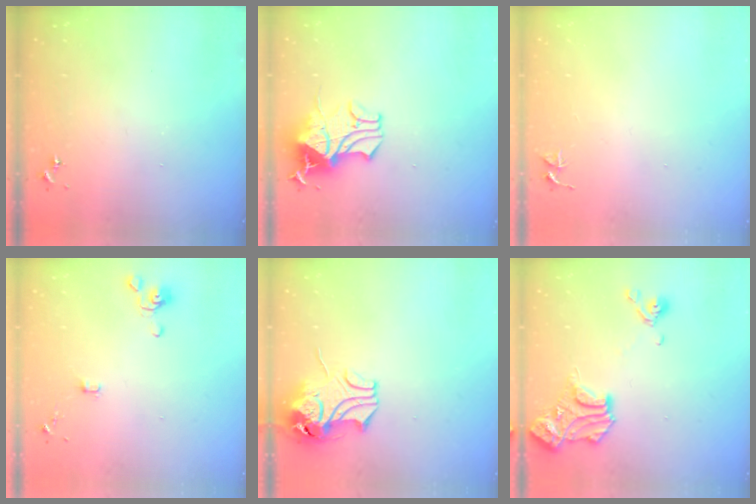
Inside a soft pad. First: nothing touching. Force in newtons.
{"total": 18.0, "press": 18.0, "slide": 0.2}
{"total": 3.7, "press": 3.7, "slide": 0.3}
{"total": 4.1, "press": 4.0, "slide": 0.7}
{"total": 10.6, "press": 10.5, "slide": 1.8}
{"total": 14.9, "press": 14.8, "slide": 1.2}